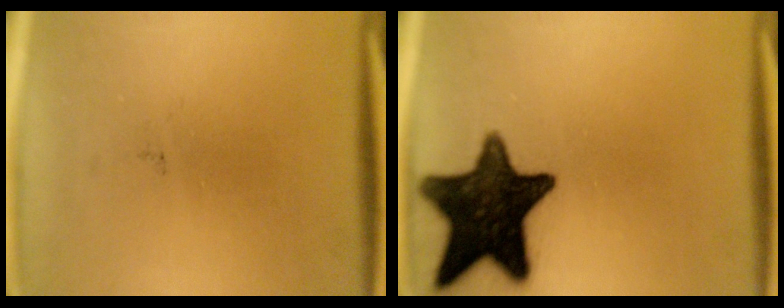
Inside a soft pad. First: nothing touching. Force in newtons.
{"total": 17.3}